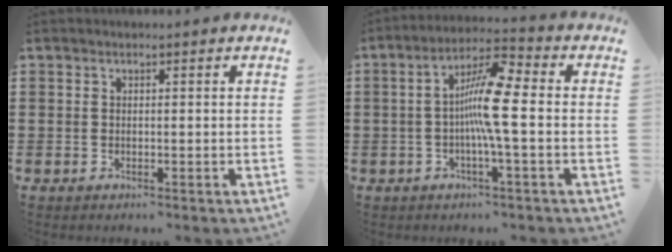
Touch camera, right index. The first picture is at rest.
{"total": 8.5, "force": [-0.5, 1.0, 8.4], "torque": [-0.173, -0.003, -0.021]}